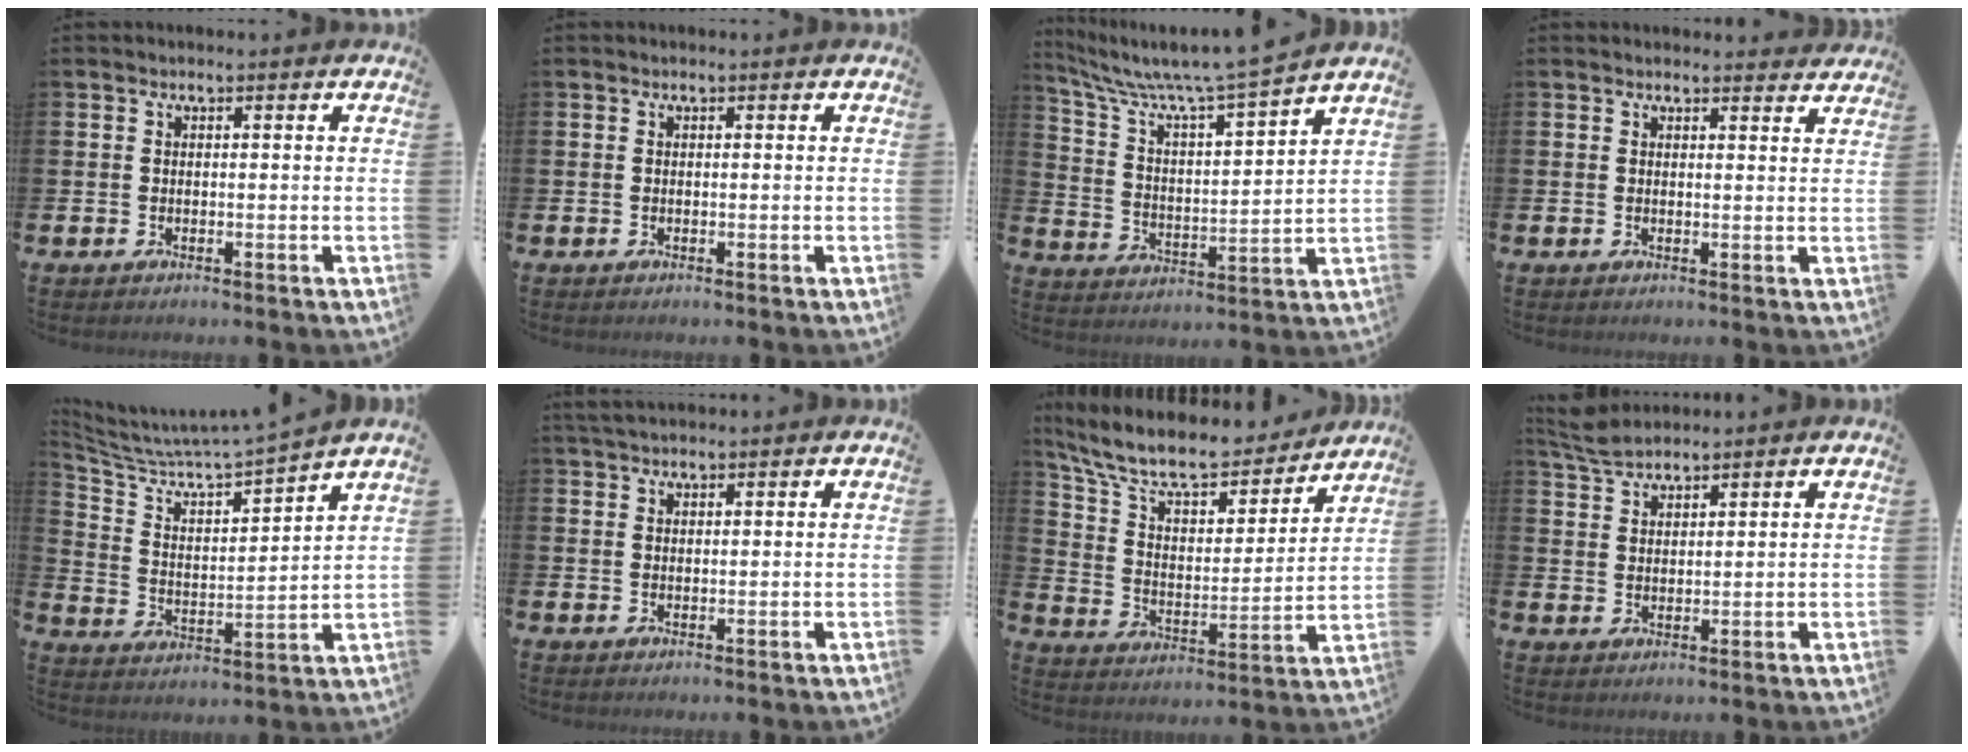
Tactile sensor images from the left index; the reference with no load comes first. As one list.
[{"total": 0.0}, {"total": 8.5, "force": [7.8, 0.0, 3.3], "torque": [-0.099, -0.056, 0.127]}, {"total": 1.9, "force": [1.8, 0.4, -0.1], "torque": [0.010, -0.011, 0.031]}, {"total": 6.5, "force": [6.0, 0.8, 2.5], "torque": [-0.080, -0.054, 0.095]}, {"total": 2.5, "force": [2.3, 0.7, 0.8], "torque": [-0.012, -0.004, 0.041]}, {"total": 10.9, "force": [9.6, 3.2, 4.1], "torque": [-0.123, -0.059, 0.165]}, {"total": 4.5, "force": [4.3, 0.7, 0.9], "torque": [-0.026, -0.016, 0.080]}]